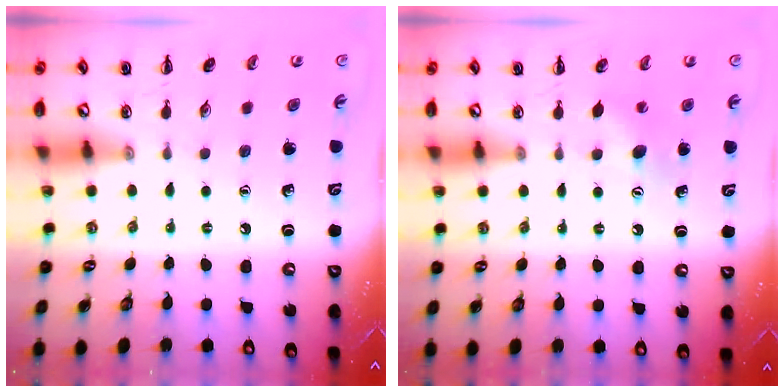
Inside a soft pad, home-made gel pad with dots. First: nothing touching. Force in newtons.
{"total": 4.9, "press": 4.7, "slide": 1.3}